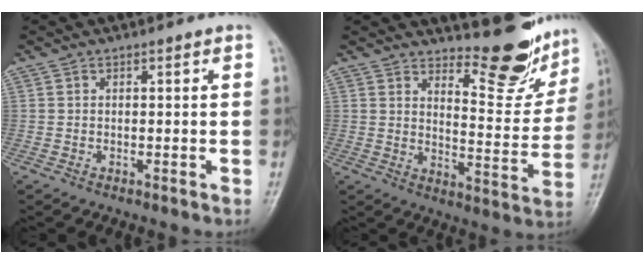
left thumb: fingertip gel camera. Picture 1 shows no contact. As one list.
[{"total": 12.3, "force": [10.9, 3.4, 4.5], "torque": [-0.030, -0.103, 0.152]}]